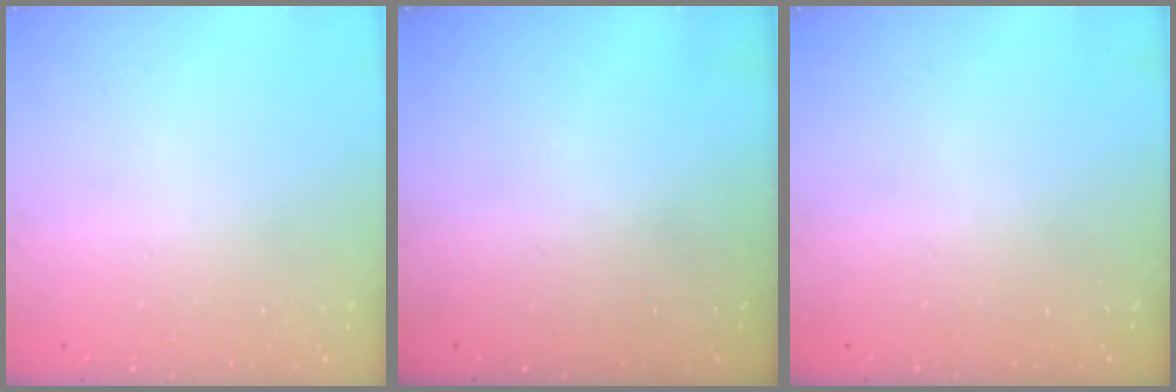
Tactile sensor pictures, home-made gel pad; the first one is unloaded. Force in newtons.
{"total": 0.0}
{"total": 0.0}